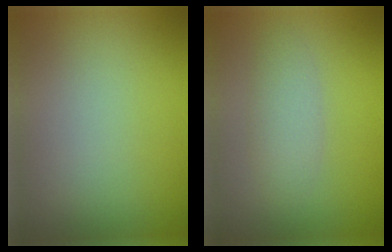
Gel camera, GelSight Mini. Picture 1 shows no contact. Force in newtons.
{"total": 2.3, "press": 2.3, "slide": 0.1}